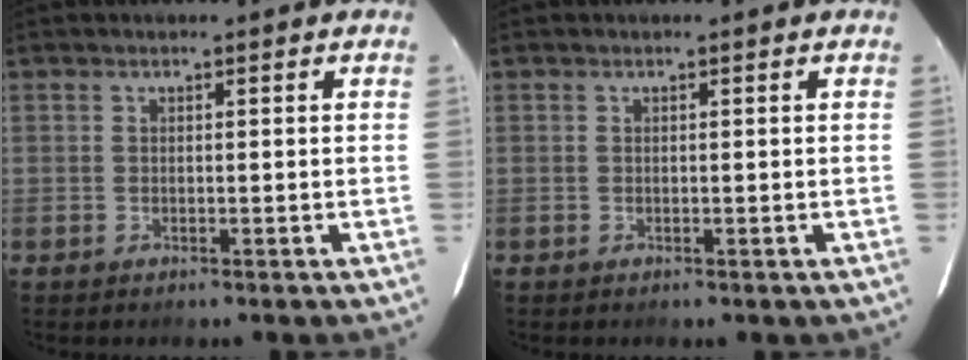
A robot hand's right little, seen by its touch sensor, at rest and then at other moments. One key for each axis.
{"total": 0.0}